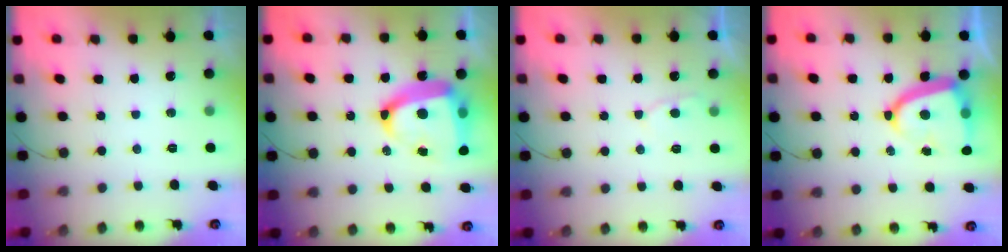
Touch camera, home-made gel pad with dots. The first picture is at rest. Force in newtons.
{"total": 20.9, "press": 20.8, "slide": 2.0}
{"total": 3.7, "press": 3.7, "slide": 0.4}
{"total": 13.2, "press": 13.2, "slide": 1.3}